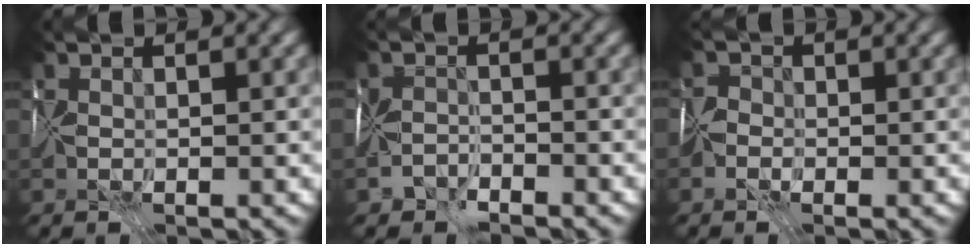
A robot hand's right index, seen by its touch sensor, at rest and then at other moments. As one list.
[{"total": 2.1, "force": [-2.0, 0.8, 0.1], "torque": [0.001, 0.005, -0.049]}, {"total": 1.3, "force": [-0.8, 1.0, 0.2], "torque": [-0.003, 0.008, -0.028]}]